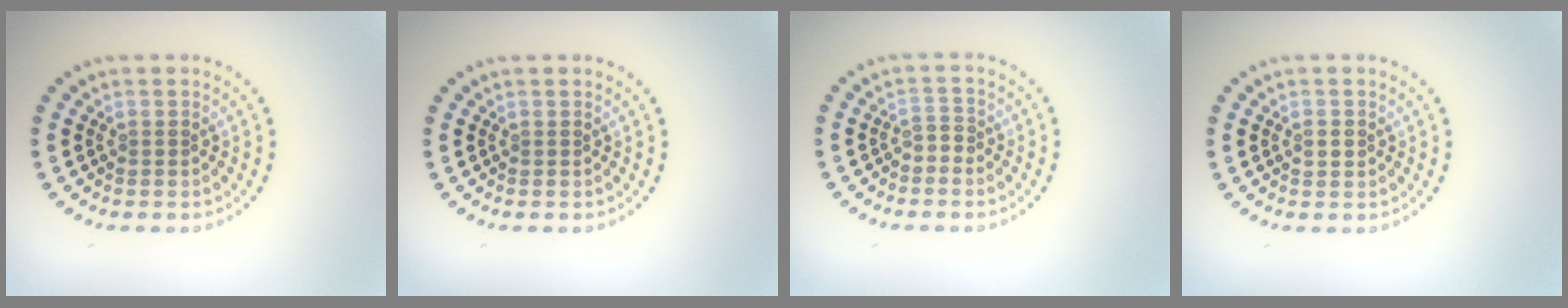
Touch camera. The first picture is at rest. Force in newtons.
{"total": 0.0}
{"total": 1.1, "press": 0.8, "slide": 0.8}
{"total": 1.0, "press": 1.0, "slide": 0.2}